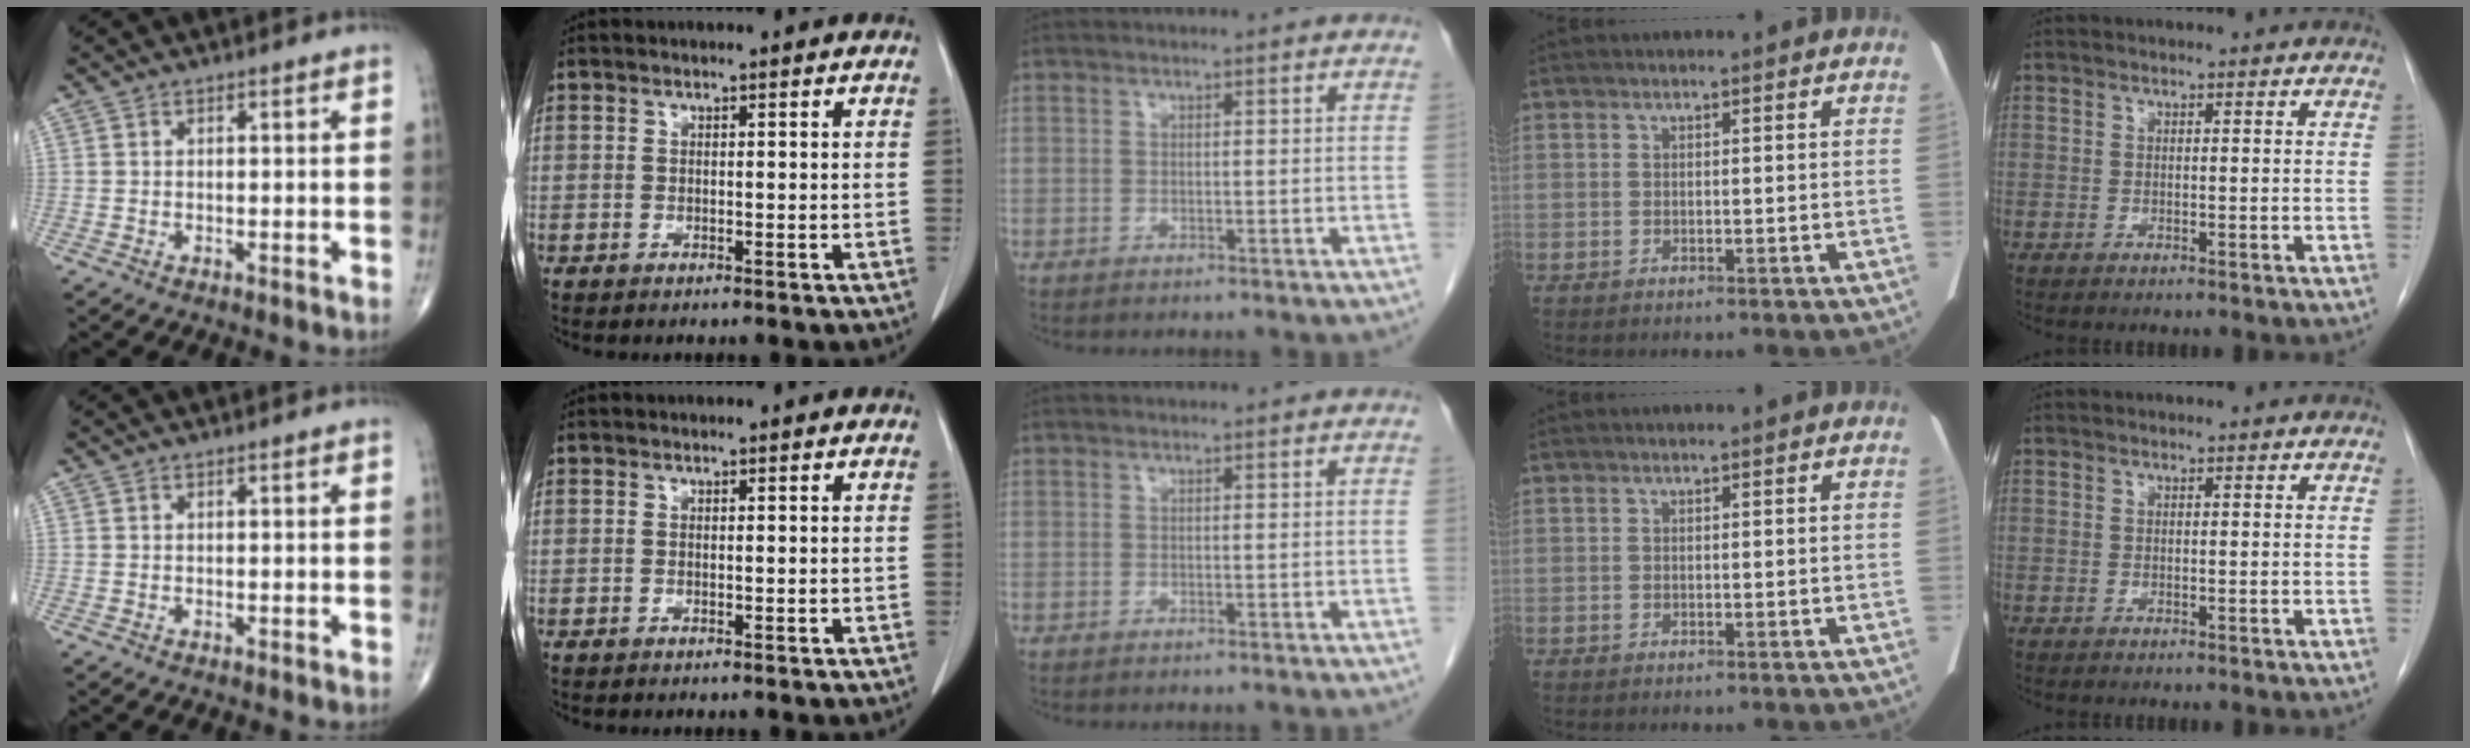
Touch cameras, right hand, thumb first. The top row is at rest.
{}